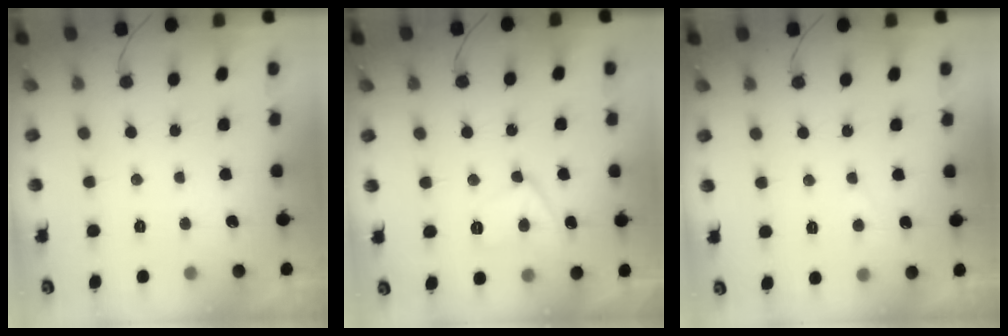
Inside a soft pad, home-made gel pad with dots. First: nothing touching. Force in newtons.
{"total": 9.7, "press": 9.6, "slide": 1.9}
{"total": 4.2, "press": 4.2, "slide": 0.3}